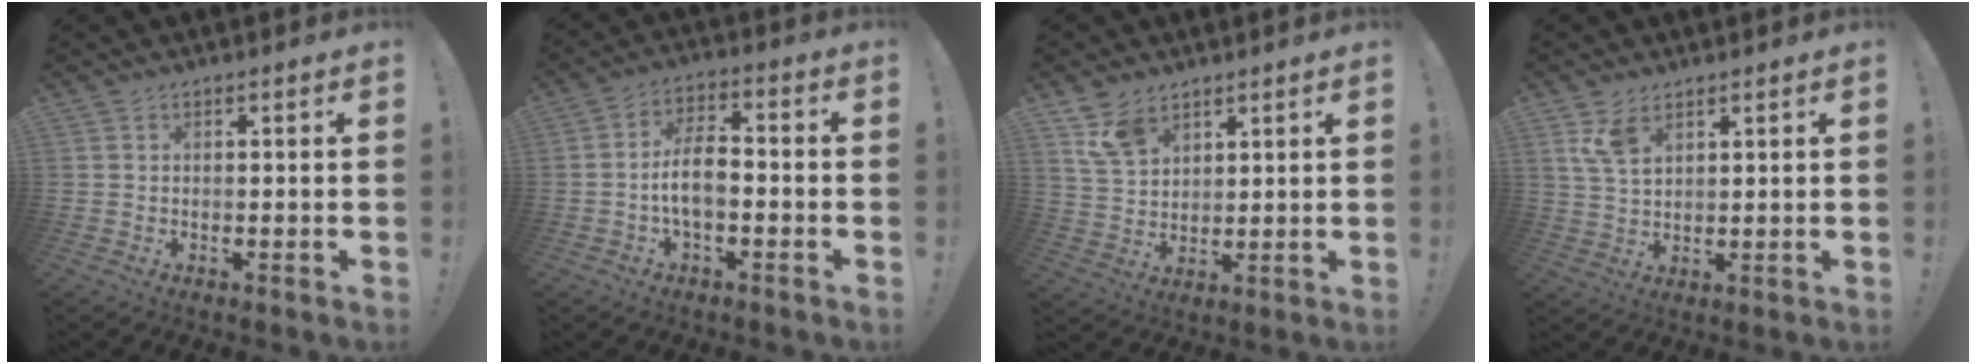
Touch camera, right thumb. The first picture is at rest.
{"total": 9.1, "force": [-2.4, 4.4, 7.7], "torque": [-0.149, 0.007, -0.043]}
{"total": 8.5, "force": [5.7, 5.0, 3.8], "torque": [-0.070, -0.024, 0.114]}
{"total": 6.2, "force": [3.7, 3.1, 3.9], "torque": [-0.069, -0.013, 0.070]}